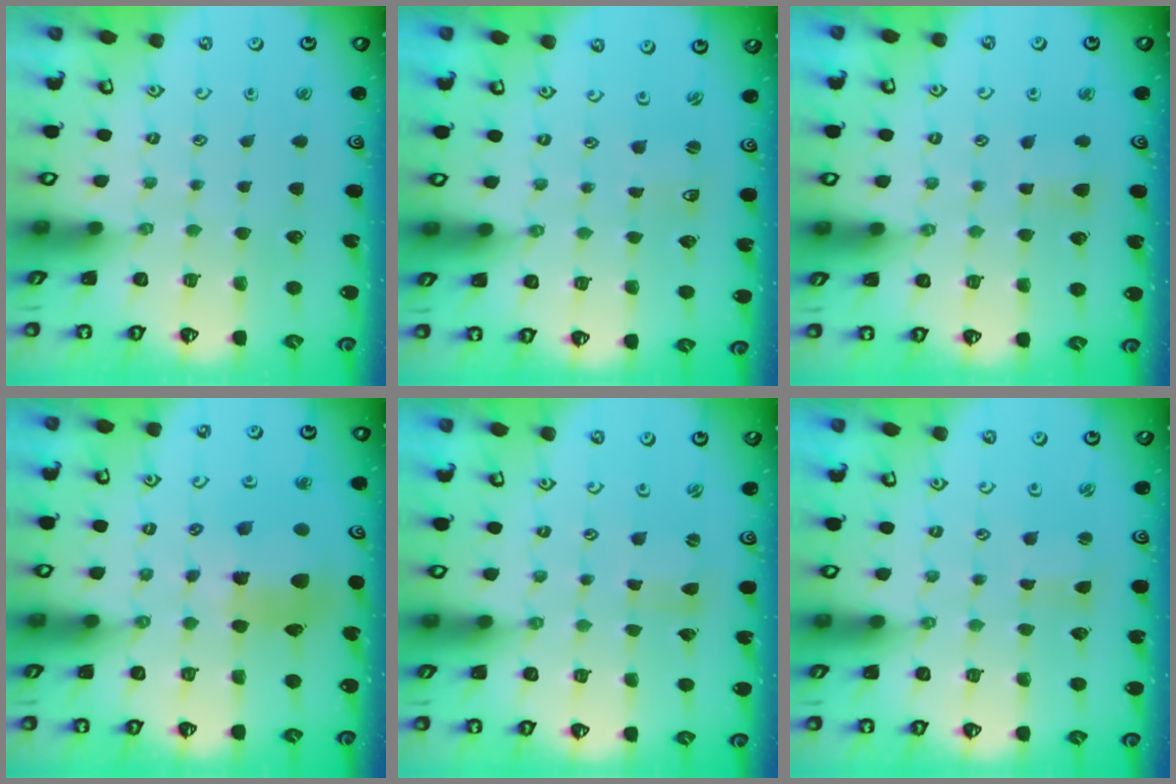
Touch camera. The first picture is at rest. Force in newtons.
{"total": 1.2, "press": 1.2, "slide": 0.0}
{"total": 3.9, "press": 3.8, "slide": 0.6}
{"total": 11.0, "press": 10.9, "slide": 1.4}
{"total": 0.0}
{"total": 1.1, "press": 1.1, "slide": 0.3}